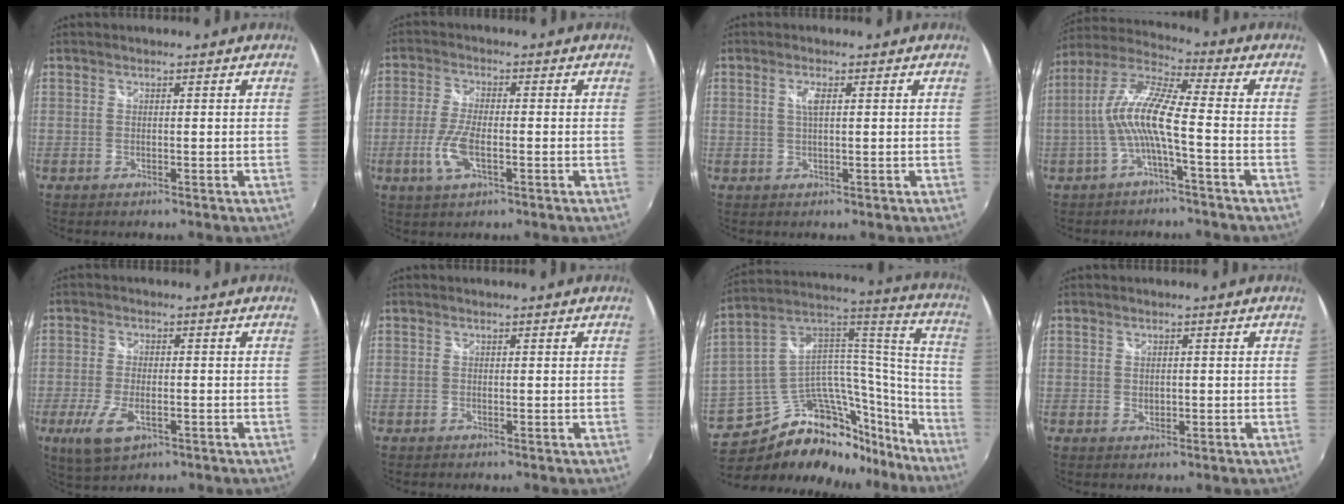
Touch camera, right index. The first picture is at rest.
{"total": 6.7, "force": [-2.1, 2.5, 5.9], "torque": [-0.133, -0.006, -0.043]}
{"total": 2.0, "force": [0.5, 0.4, 1.9], "torque": [-0.037, 0.001, 0.009]}
{"total": 10.4, "force": [-2.2, 1.2, 10.1], "torque": [-0.211, 0.011, -0.042]}
{"total": 7.7, "force": [-3.3, 3.5, 6.0], "torque": [-0.138, -0.018, -0.058]}
{"total": 0.0}
{"total": 27.5, "force": [-20.9, 13.3, 11.9], "torque": [-0.186, 0.076, -0.307]}
{"total": 1.2, "force": [0.1, 1.0, 0.6], "torque": [-0.008, -0.001, 0.002]}